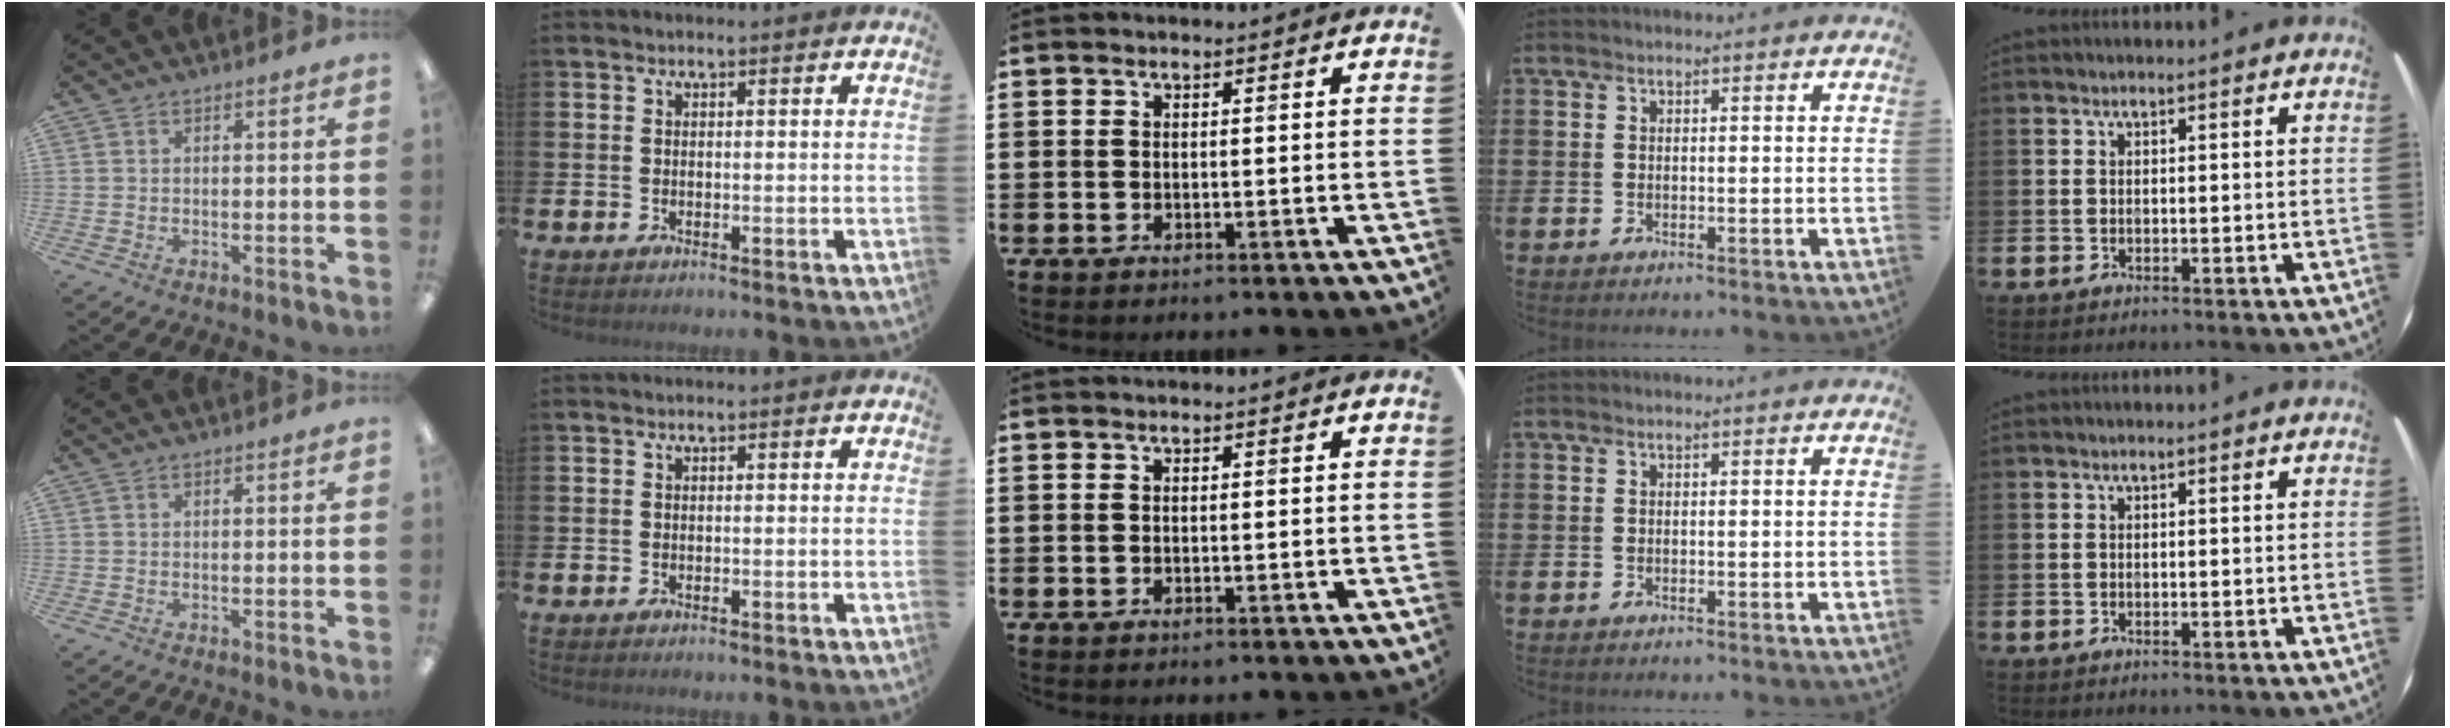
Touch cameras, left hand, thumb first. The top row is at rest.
{}